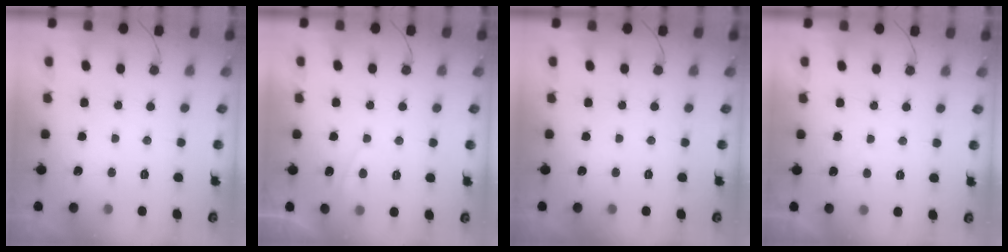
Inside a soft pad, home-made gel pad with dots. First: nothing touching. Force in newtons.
{"total": 1.6, "press": 1.5, "slide": 0.6}
{"total": 0.0}
{"total": 0.5, "press": 0.3, "slide": 0.5}